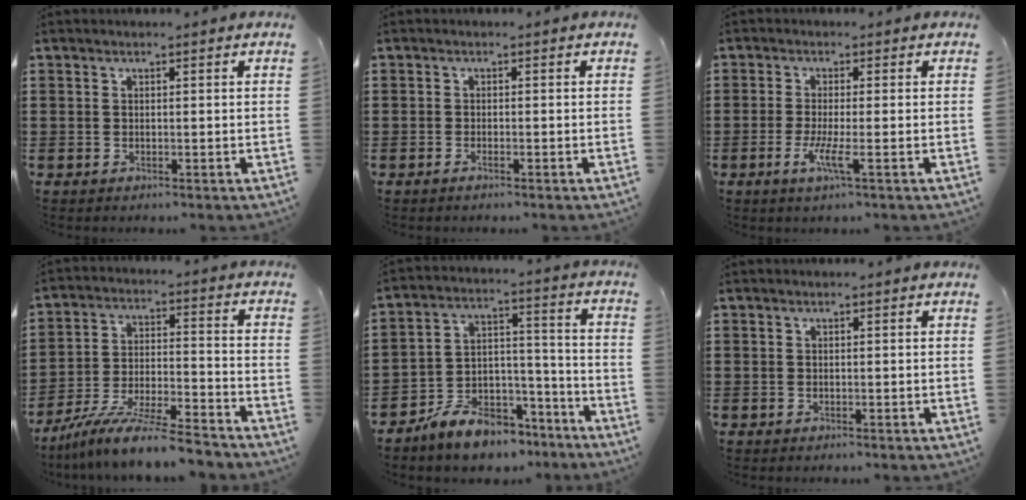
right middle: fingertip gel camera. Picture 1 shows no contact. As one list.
[{"total": 0.7, "force": [-0.5, 0.1, 0.5], "torque": [-0.010, -0.003, -0.008]}, {"total": 3.7, "force": [-1.5, 0.3, 3.4], "torque": [-0.072, -0.011, -0.032]}, {"total": 10.4, "force": [-9.4, 0.6, 4.5], "torque": [-0.079, 0.018, -0.182]}, {"total": 8.6, "force": [-7.6, 3.4, 2.2], "torque": [-0.045, 0.034, -0.145]}, {"total": 0.0}]